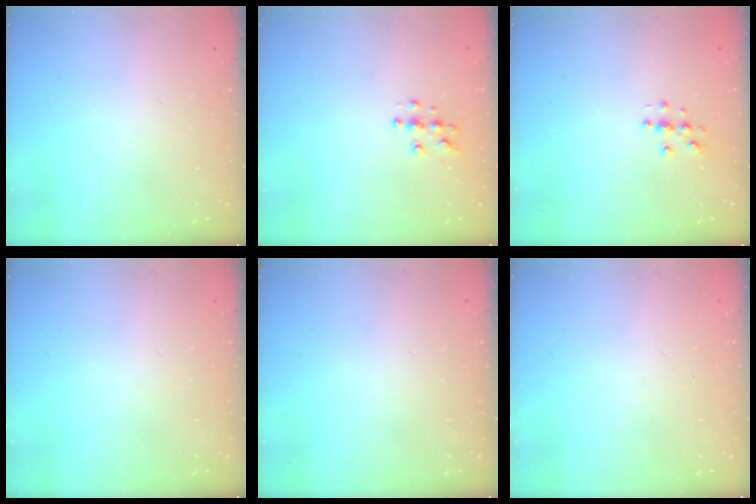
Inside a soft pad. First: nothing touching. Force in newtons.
{"total": 4.9, "press": 4.9, "slide": 0.1}
{"total": 4.6, "press": 4.6, "slide": 0.4}
{"total": 0.0}
{"total": 0.0}
{"total": 0.0}